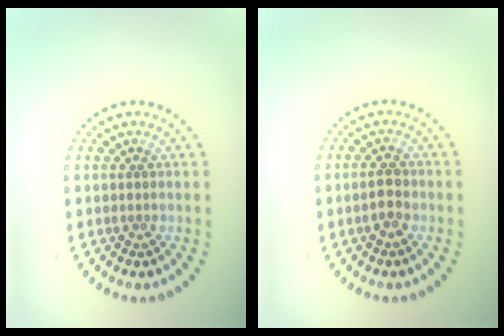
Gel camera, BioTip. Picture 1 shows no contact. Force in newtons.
{"total": 1.8, "press": 1.8, "slide": 0.4}